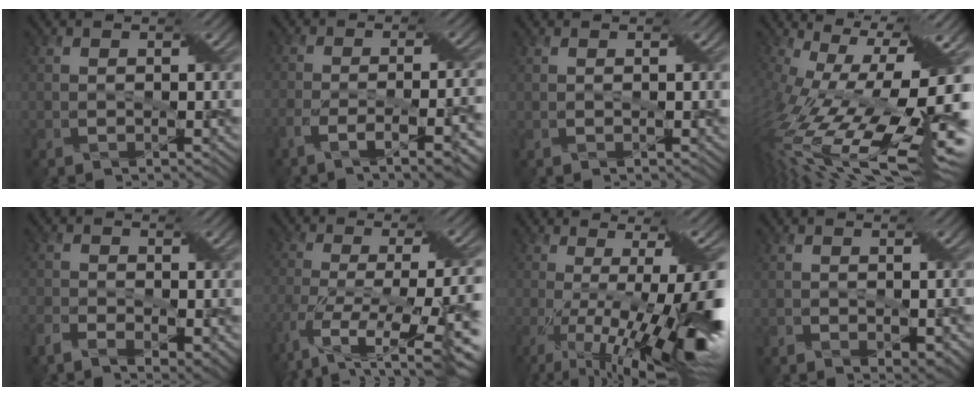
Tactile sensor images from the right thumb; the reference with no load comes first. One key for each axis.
{"total": 8.4, "fx": -5.0, "fy": 1.8, "fz": 6.5, "tx": -0.102, "ty": 0.002, "tz": -0.082}
{"total": 0.0}
{"total": 19.6, "fx": -3.5, "fy": 7.9, "fz": 17.6, "tx": -0.318, "ty": -0.048, "tz": -0.035}
{"total": 5.2, "fx": -2.9, "fy": 2.4, "fz": 3.5, "tx": -0.066, "ty": -0.010, "tz": -0.056}
{"total": 12.7, "fx": -5.6, "fy": 4.4, "fz": 10.6, "tx": -0.224, "ty": -0.020, "tz": -0.088}
{"total": 15.2, "fx": -4.2, "fy": 3.7, "fz": 14.1, "tx": -0.216, "ty": -0.009, "tz": -0.064}
{"total": 3.3, "fx": -1.7, "fy": 1.7, "fz": 2.2, "tx": -0.035, "ty": 0.004, "tz": -0.017}